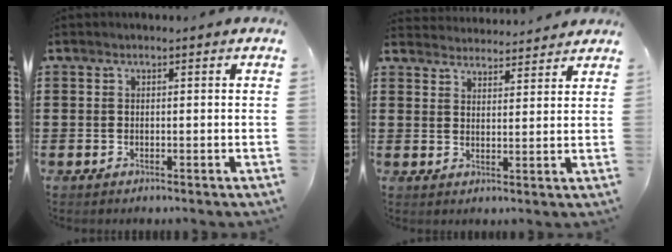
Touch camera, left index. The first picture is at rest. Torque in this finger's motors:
{"motor_torque": [2.14, 0.00, 0.08, 0.00]}